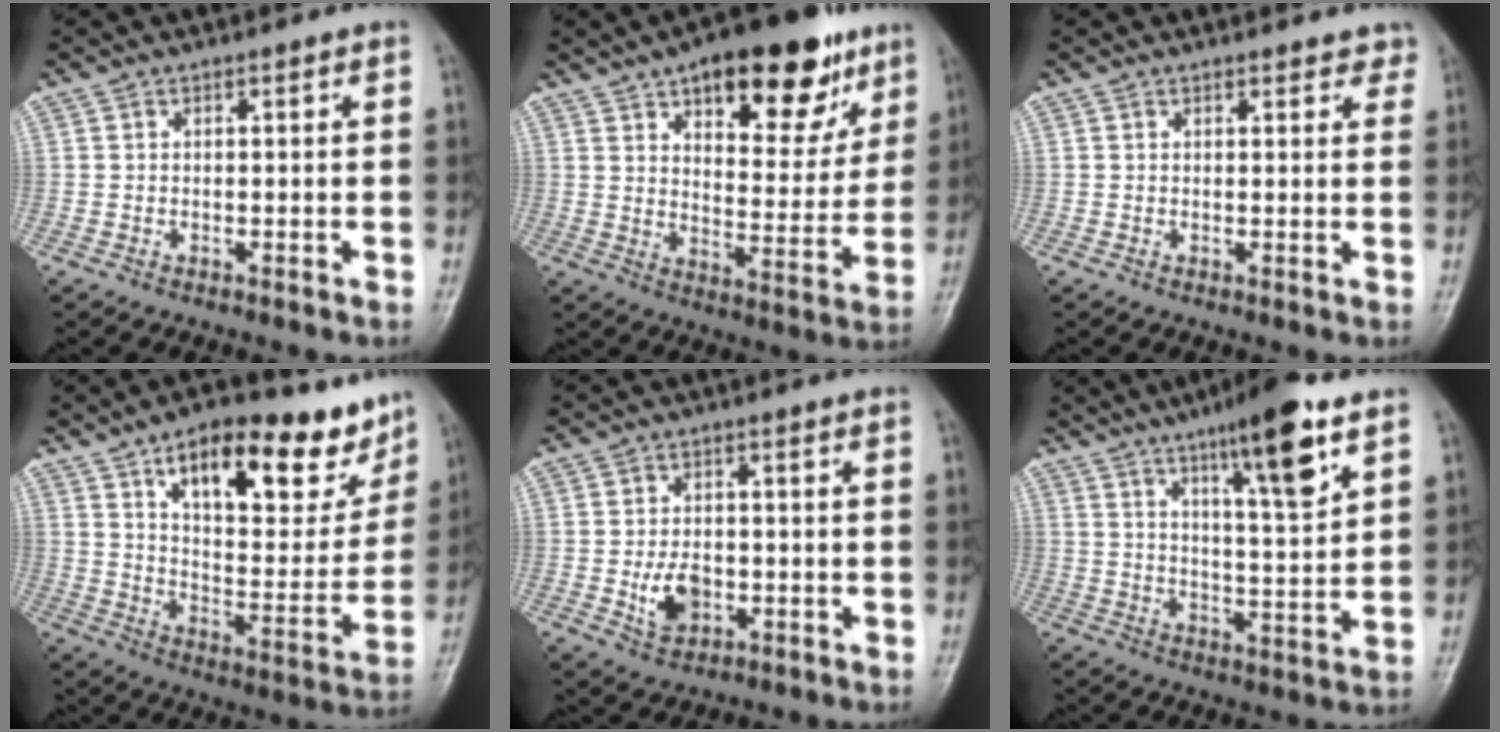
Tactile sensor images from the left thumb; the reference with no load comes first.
{"total": 21.1, "force": [12.0, 9.6, 14.4], "torque": [-0.147, -0.039, 0.175]}
{"total": 2.8, "force": [2.3, 1.3, 0.7], "torque": [0.022, -0.008, 0.016]}
{"total": 23.0, "force": [14.2, 9.6, 15.3], "torque": [-0.169, -0.044, 0.219]}
{"total": 6.0, "force": [-1.4, 4.2, 4.0], "torque": [-0.058, 0.001, -0.021]}
{"total": 13.7, "force": [7.9, 2.5, 10.9], "torque": [-0.159, -0.039, 0.125]}